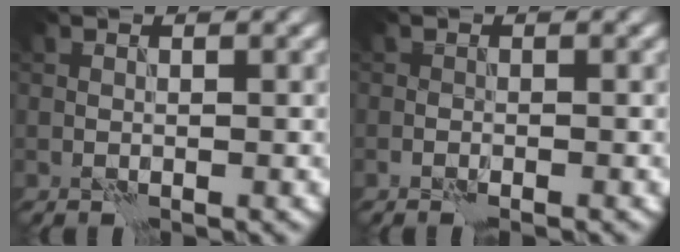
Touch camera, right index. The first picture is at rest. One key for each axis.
{"total": 0.8, "fx": -0.6, "fy": 0.2, "fz": 0.5, "tx": -0.008, "ty": 0.001, "tz": -0.012}